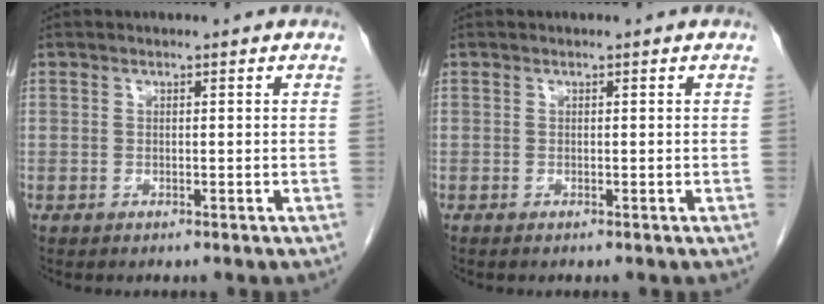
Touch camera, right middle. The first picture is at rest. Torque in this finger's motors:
{"motor_torque": [-0.44, -0.16, -0.04, -0.01]}